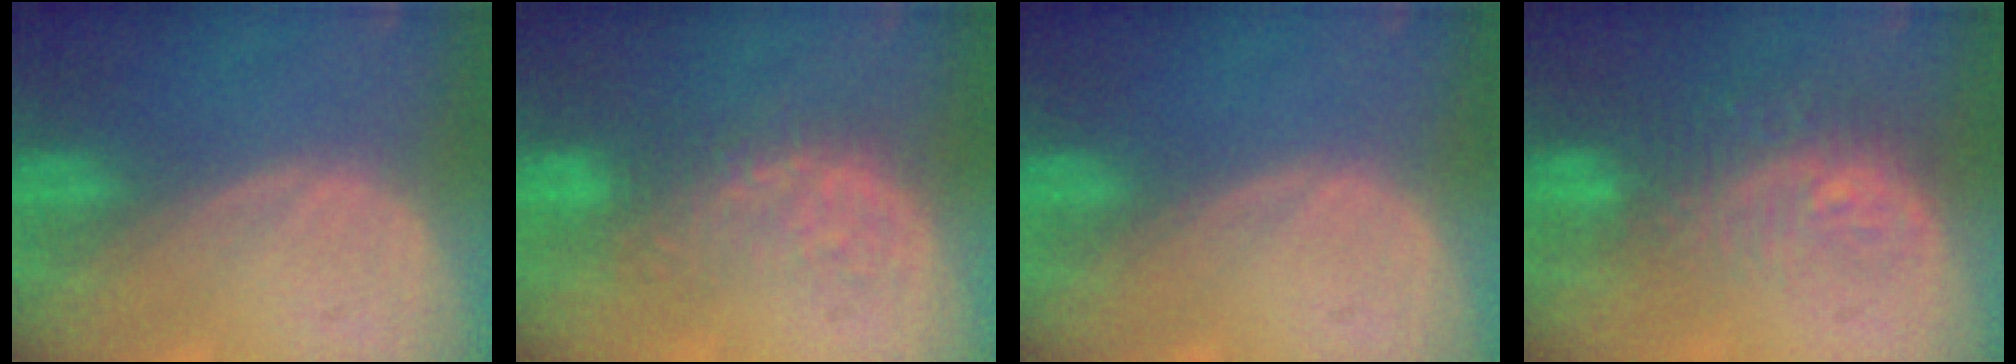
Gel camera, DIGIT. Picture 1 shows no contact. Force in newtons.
{"total": 6.4, "press": 6.2, "slide": 1.3}
{"total": 0.0}
{"total": 9.6, "press": 8.0, "slide": 5.4}